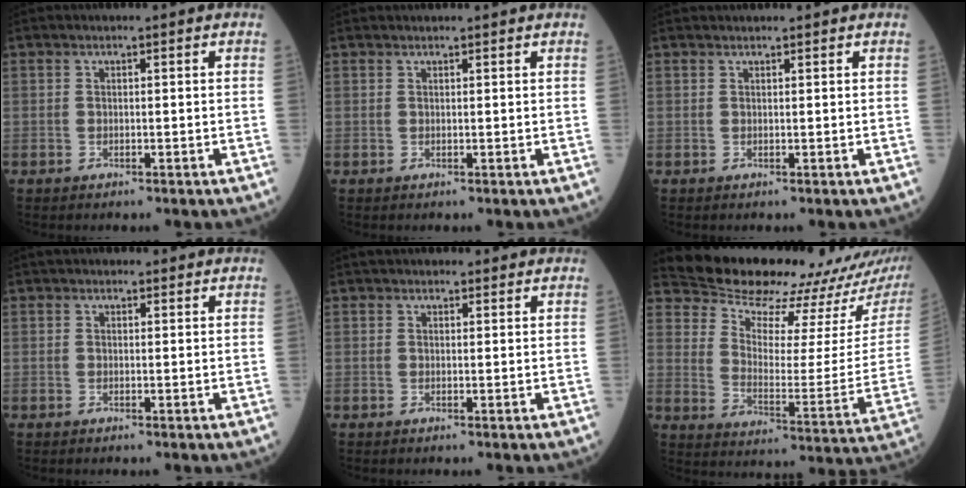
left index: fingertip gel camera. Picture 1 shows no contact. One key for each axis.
{"total": 2.4, "fx": 2.3, "fy": 0.0, "fz": 0.6, "tx": -0.006, "ty": 0.020, "tz": 0.031}
{"total": 2.2, "fx": 2.1, "fy": 0.3, "fz": 0.5, "tx": -0.009, "ty": 0.023, "tz": 0.027}
{"total": 3.4, "fx": 3.1, "fy": 1.1, "fz": 0.8, "tx": -0.009, "ty": 0.023, "tz": 0.039}
{"total": 5.7, "fx": 5.3, "fy": 1.6, "fz": 1.6, "tx": -0.011, "ty": 0.028, "tz": 0.063}
{"total": 20.9, "fx": 19.6, "fy": 2.4, "fz": 6.7, "tx": -0.113, "ty": -0.084, "tz": 0.261}